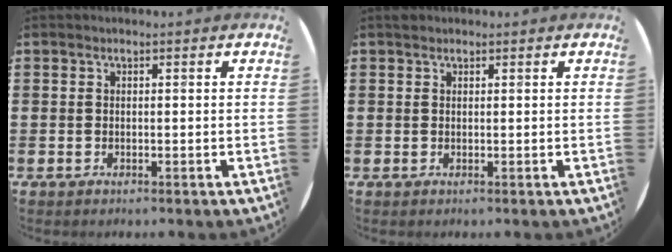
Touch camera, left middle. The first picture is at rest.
{"total": 0.5, "force": [0.5, 0.2, -0.1], "torque": [0.009, 0.001, 0.007]}